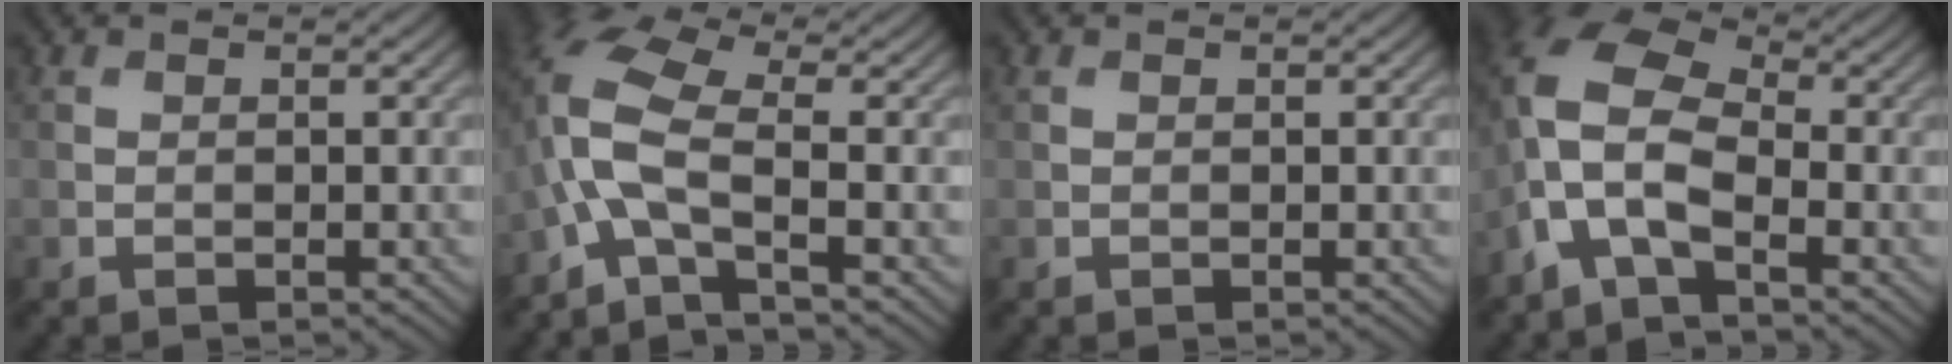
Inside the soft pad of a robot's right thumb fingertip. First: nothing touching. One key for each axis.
{"total": 8.0, "fx": -2.3, "fy": 2.7, "fz": 7.2, "tx": -0.164, "ty": 0.014, "tz": -0.075}
{"total": 0.0}
{"total": 9.1, "fx": -3.0, "fy": 4.7, "fz": 7.2, "tx": -0.162, "ty": 0.001, "tz": -0.082}